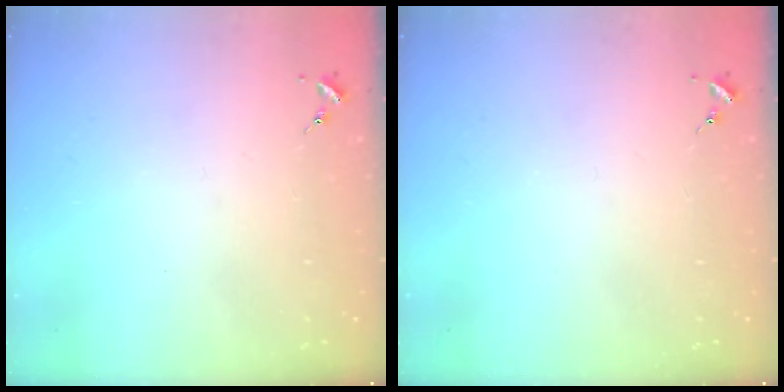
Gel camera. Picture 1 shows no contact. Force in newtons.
{"total": 0.0}